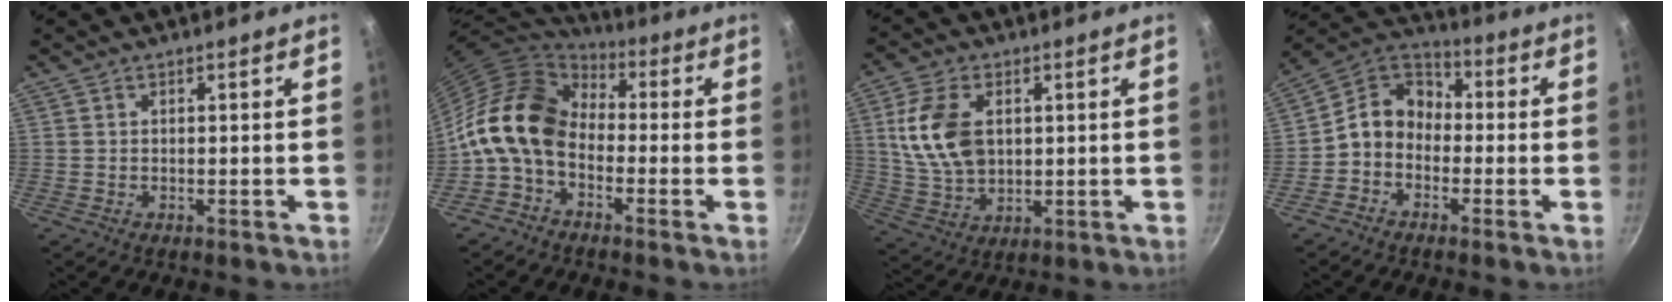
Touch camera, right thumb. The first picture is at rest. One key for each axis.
{"total": 14.3, "fx": -1.6, "fy": 10.3, "fz": 9.8, "tx": -0.157, "ty": 0.039, "tz": -0.052}
{"total": 12.6, "fx": 2.4, "fy": 8.1, "fz": 9.3, "tx": -0.168, "ty": -0.012, "tz": 0.053}
{"total": 9.1, "fx": -1.9, "fy": 7.4, "fz": 5.1, "tx": -0.060, "ty": 0.045, "tz": -0.064}